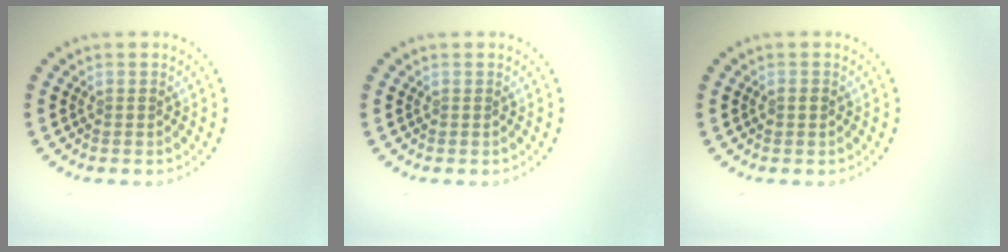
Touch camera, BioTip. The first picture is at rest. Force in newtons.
{"total": 0.0}
{"total": 1.0, "press": 1.0, "slide": 0.0}